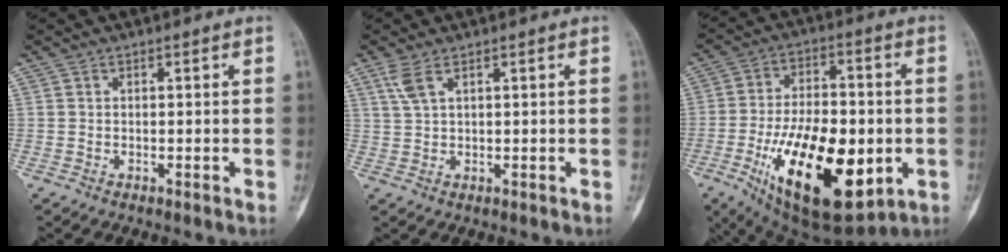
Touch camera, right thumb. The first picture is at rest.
{"total": 3.2, "force": [1.7, 1.1, 2.4], "torque": [-0.061, 0.008, 0.047]}
{"total": 25.3, "force": [-6.7, 12.1, 21.2], "torque": [-0.364, -0.005, -0.088]}